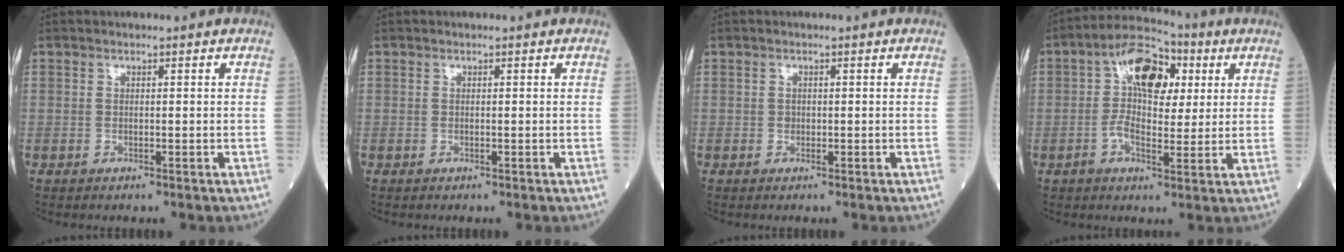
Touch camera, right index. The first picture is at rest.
{"total": 0.0}
{"total": 0.6, "force": [-0.1, 0.6, 0.2], "torque": [-0.004, 0.002, -0.001]}
{"total": 10.0, "force": [2.4, 4.7, 8.5], "torque": [-0.151, 0.035, 0.032]}